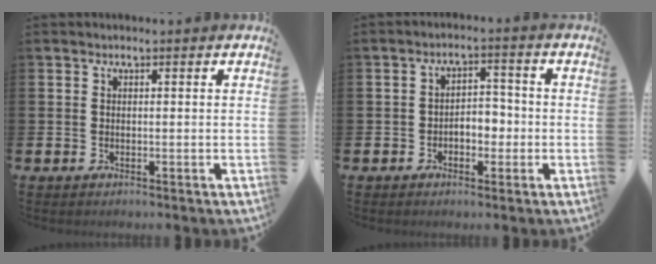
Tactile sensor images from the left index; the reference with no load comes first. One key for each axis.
{"total": 3.0, "fx": -1.2, "fy": 2.2, "fz": 1.6, "tx": -0.020, "ty": 0.001, "tz": -0.033}